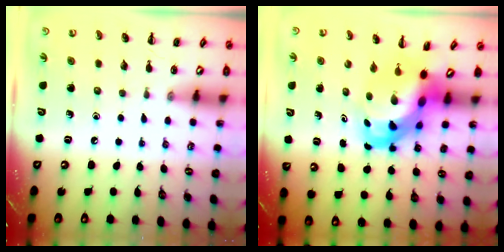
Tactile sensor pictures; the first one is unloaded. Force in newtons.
{"total": 6.9, "press": 6.5, "slide": 2.2}